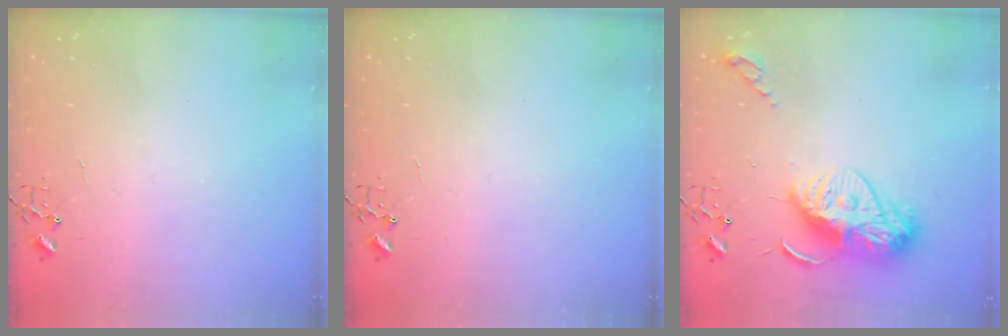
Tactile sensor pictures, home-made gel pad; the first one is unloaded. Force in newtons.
{"total": 0.0}
{"total": 16.0, "press": 16.0, "slide": 0.9}